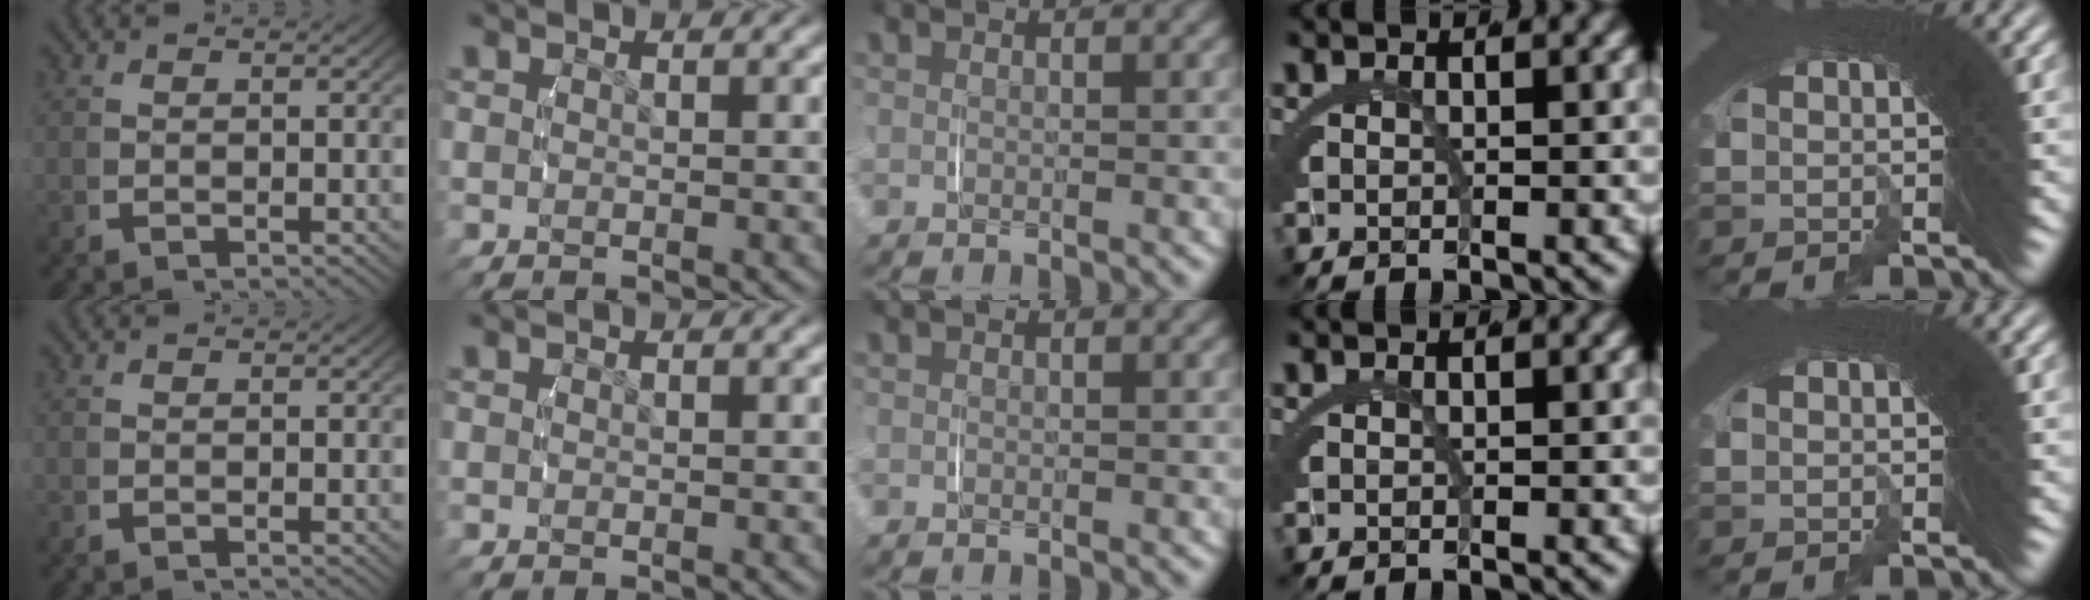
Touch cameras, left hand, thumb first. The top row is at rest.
{}